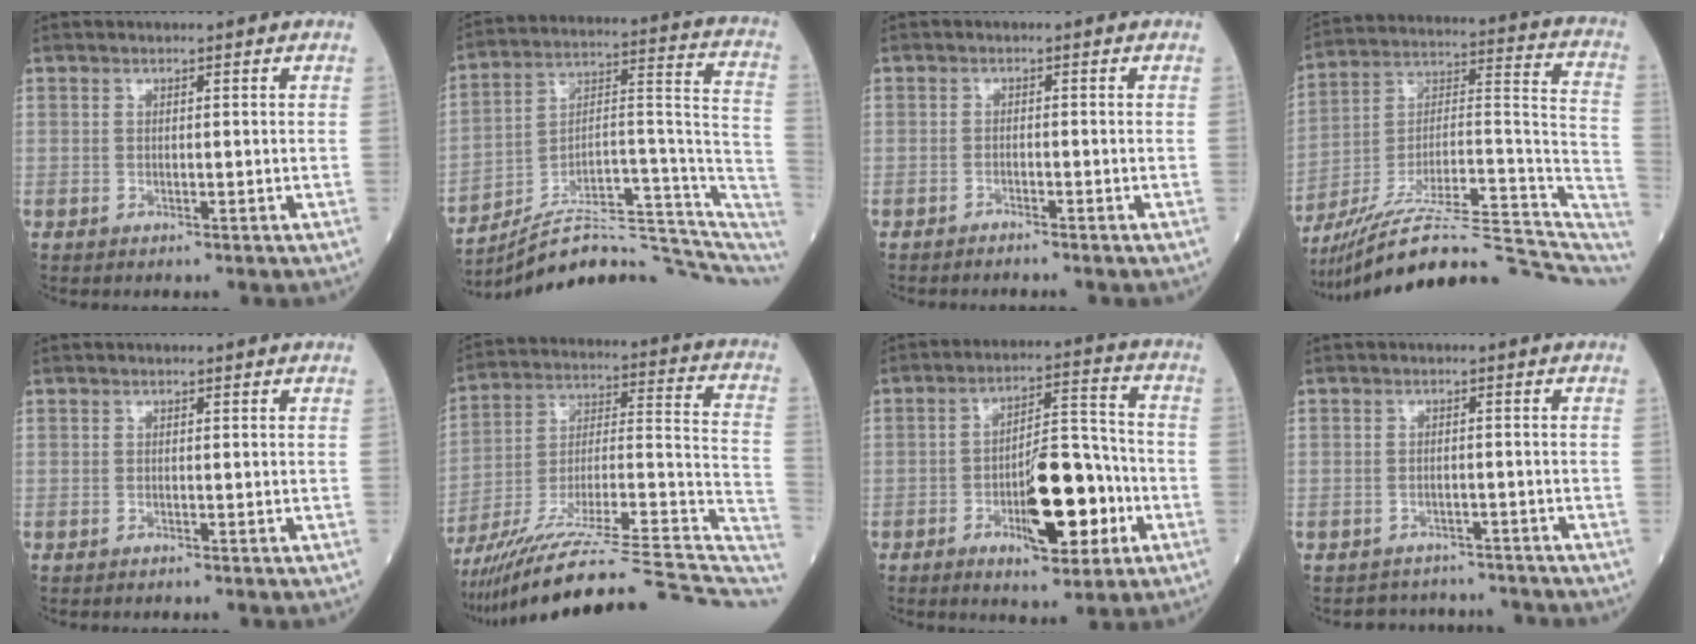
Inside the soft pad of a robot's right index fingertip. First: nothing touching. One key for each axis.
{"total": 19.5, "fx": -16.8, "fy": 2.6, "fz": 9.7, "tx": -0.104, "ty": 0.062, "tz": -0.250}
{"total": 1.7, "fx": -1.5, "fy": -0.2, "fz": 0.6, "tx": -0.010, "ty": 0.002, "tz": -0.019}
{"total": 25.3, "fx": -21.0, "fy": 3.7, "fz": 13.6, "tx": -0.157, "ty": 0.032, "tz": -0.321}
{"total": 0.0}
{"total": 28.8, "fx": -24.1, "fy": 1.7, "fz": 15.6, "tx": -0.192, "ty": 0.000, "tz": -0.365}
{"total": 12.1, "fx": -4.2, "fy": 3.8, "fz": 10.7, "tx": -0.173, "ty": 0.013, "tz": -0.060}
{"total": 5.3, "fx": -4.9, "fy": 1.8, "fz": -1.0, "tx": 0.016, "ty": 0.024, "tz": -0.063}